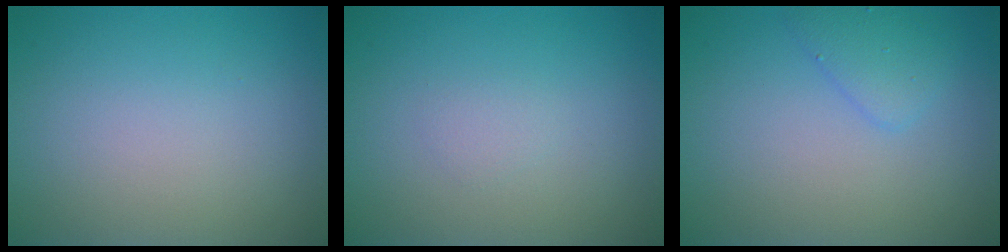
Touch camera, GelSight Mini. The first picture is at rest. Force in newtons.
{"total": 0.7, "press": 0.7, "slide": 0.1}
{"total": 1.9, "press": 1.9, "slide": 0.0}